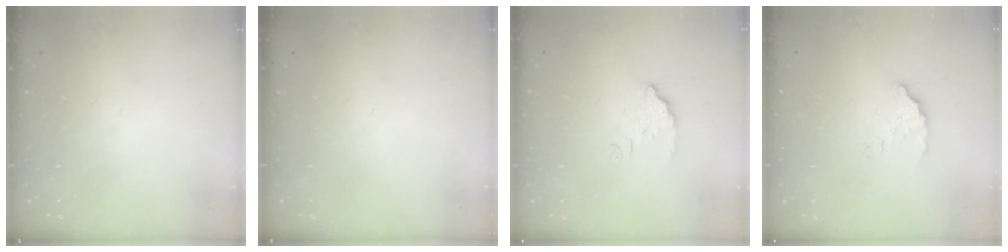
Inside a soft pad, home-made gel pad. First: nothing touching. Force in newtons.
{"total": 0.0}
{"total": 5.3, "press": 5.3, "slide": 0.4}
{"total": 3.5, "press": 3.5, "slide": 0.3}